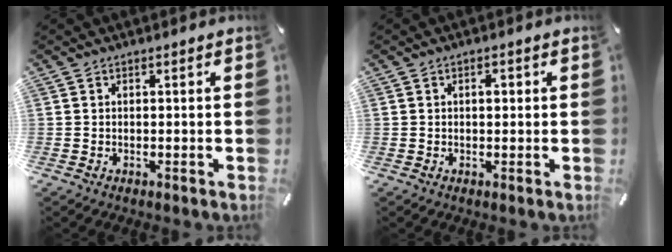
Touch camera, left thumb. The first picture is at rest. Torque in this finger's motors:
{"motor_torque": [0.56, 0.64, 0.49, -0.14, 0.00]}